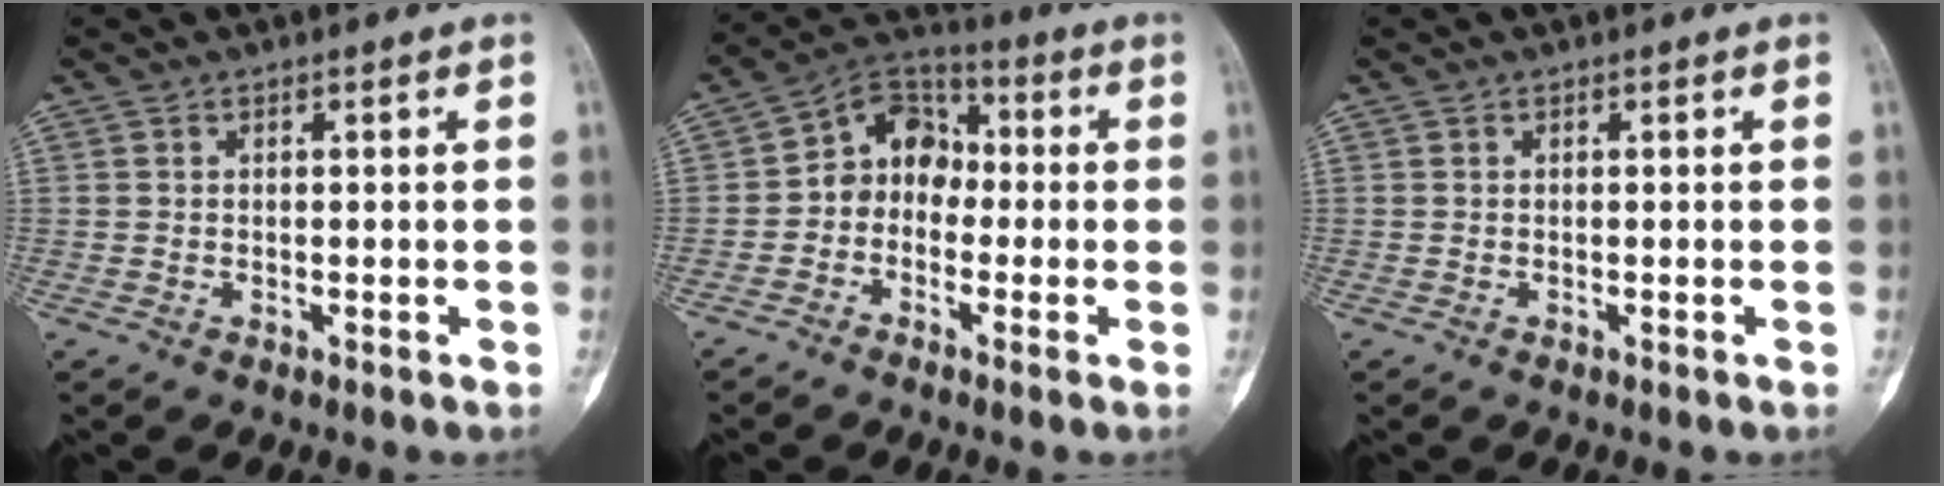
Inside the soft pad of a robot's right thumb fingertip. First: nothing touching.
{"total": 9.5, "force": [-0.9, 7.9, 5.2], "torque": [-0.044, 0.044, -0.036]}
{"total": 0.0}